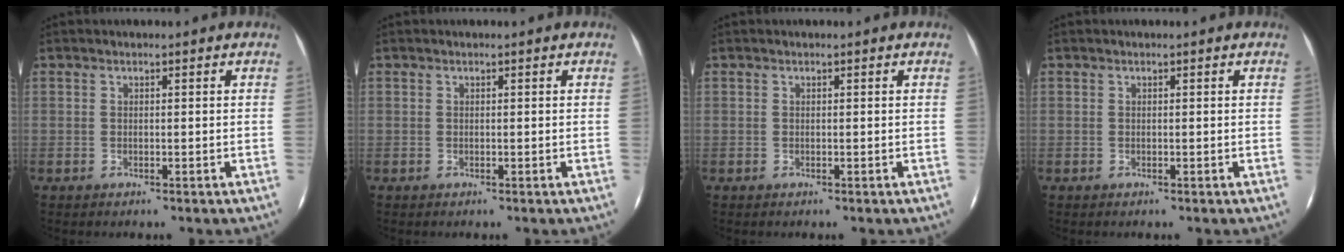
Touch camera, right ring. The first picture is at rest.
{"total": 0.0}
{"total": 0.0}
{"total": 0.0}